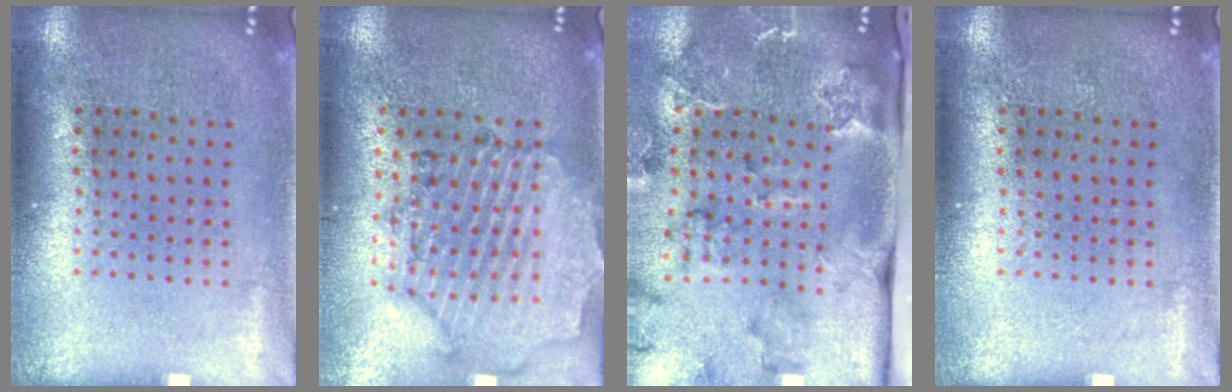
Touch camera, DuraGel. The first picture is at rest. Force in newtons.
{"total": 1.7, "press": 1.7, "slide": 0.3}
{"total": 2.6, "press": 2.4, "slide": 1.1}
{"total": 0.0}